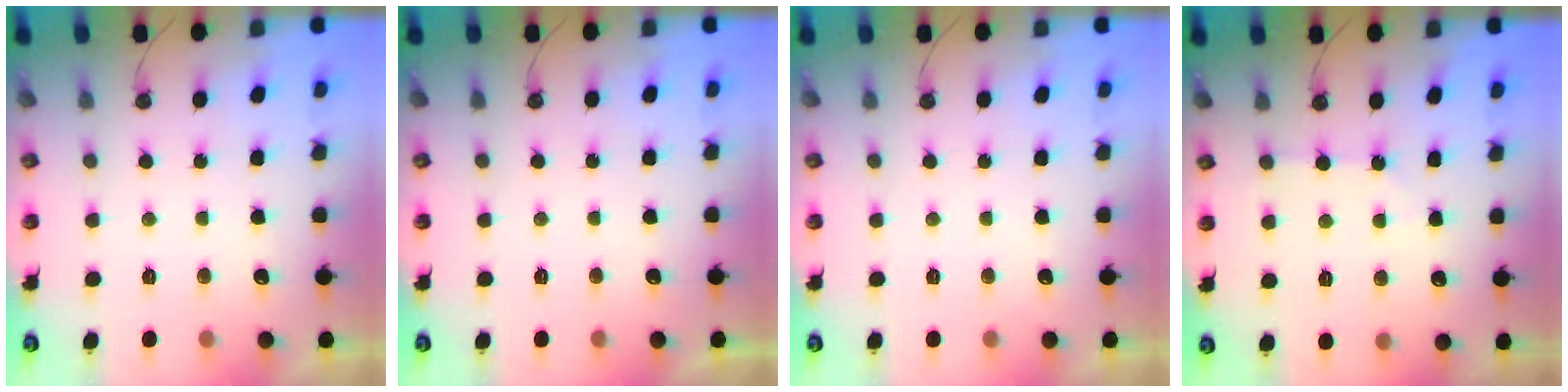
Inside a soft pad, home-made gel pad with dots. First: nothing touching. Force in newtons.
{"total": 0.0}
{"total": 0.0}
{"total": 2.3, "press": 2.2, "slide": 0.4}